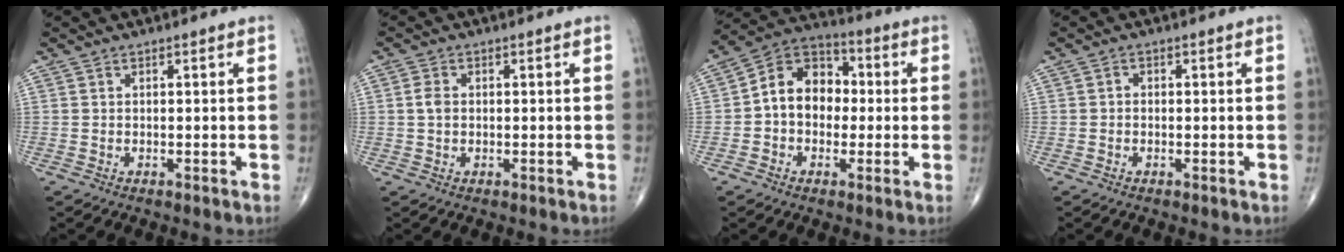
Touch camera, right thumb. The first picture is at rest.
{"total": 2.4, "force": [0.1, 1.7, 1.7], "torque": [-0.030, 0.003, -0.001]}
{"total": 11.7, "force": [-0.2, 8.9, 7.6], "torque": [-0.091, 0.036, -0.017]}
{"total": 0.8, "force": [-0.2, 0.6, 0.4], "torque": [0.001, 0.003, -0.008]}